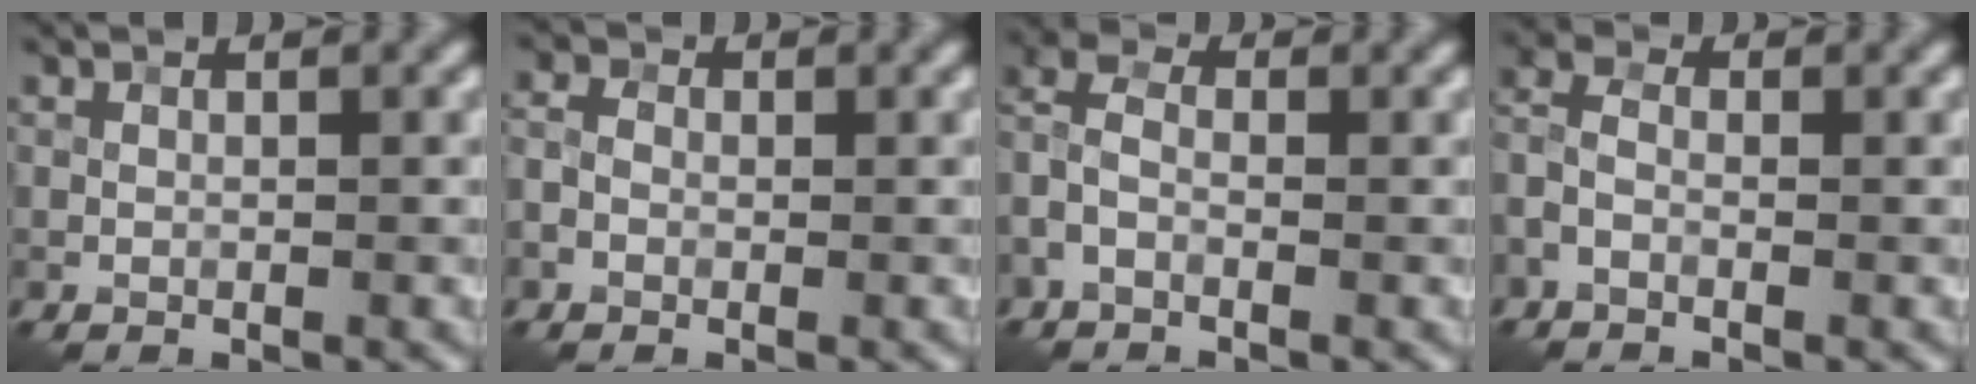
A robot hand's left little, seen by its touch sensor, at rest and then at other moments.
{"total": 1.6, "force": [-0.5, 1.3, 0.9], "torque": [-0.016, 0.005, -0.018]}
{"total": 2.9, "force": [-1.2, 1.7, 2.0], "torque": [-0.052, 0.008, -0.040]}
{"total": 2.6, "force": [-1.2, 1.4, 1.8], "torque": [-0.049, 0.005, -0.041]}